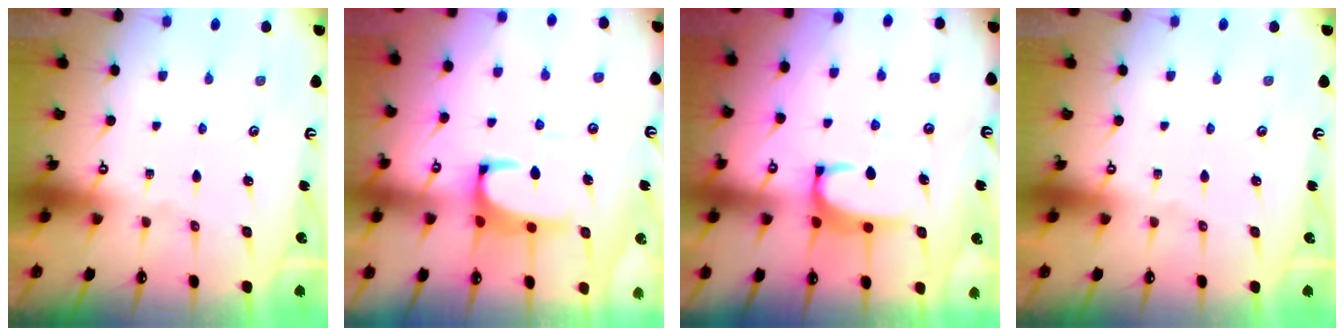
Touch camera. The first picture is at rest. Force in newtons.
{"total": 2.5, "press": 2.2, "slide": 1.1}
{"total": 2.6, "press": 2.6, "slide": 0.5}
{"total": 0.0}